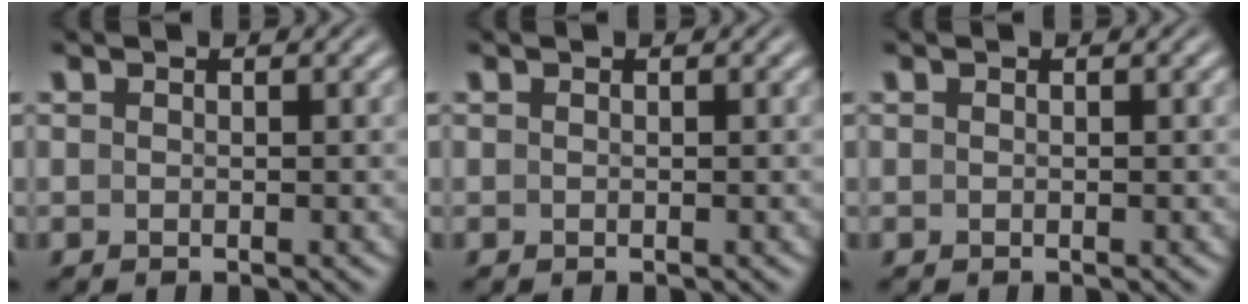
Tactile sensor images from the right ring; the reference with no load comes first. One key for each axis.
{"total": 0.0}
{"total": 0.0}